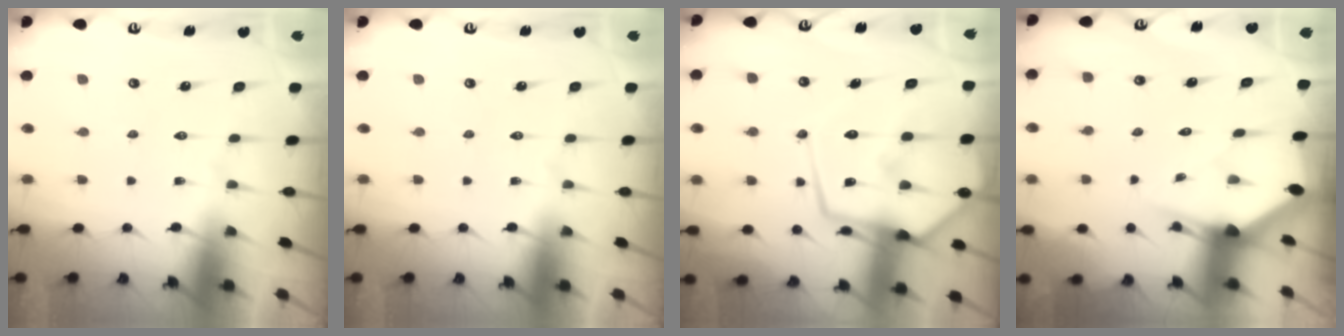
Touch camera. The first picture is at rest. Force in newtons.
{"total": 0.0}
{"total": 18.8, "press": 18.7, "slide": 1.7}
{"total": 2.9, "press": 2.9, "slide": 0.1}